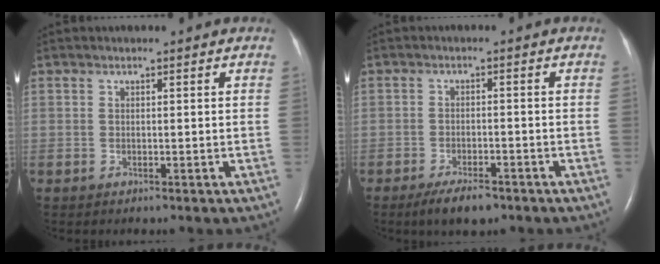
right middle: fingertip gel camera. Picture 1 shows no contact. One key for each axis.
{"total": 4.9, "fx": -3.5, "fy": 1.5, "fz": 3.0, "tx": -0.059, "ty": -0.004, "tz": -0.056}